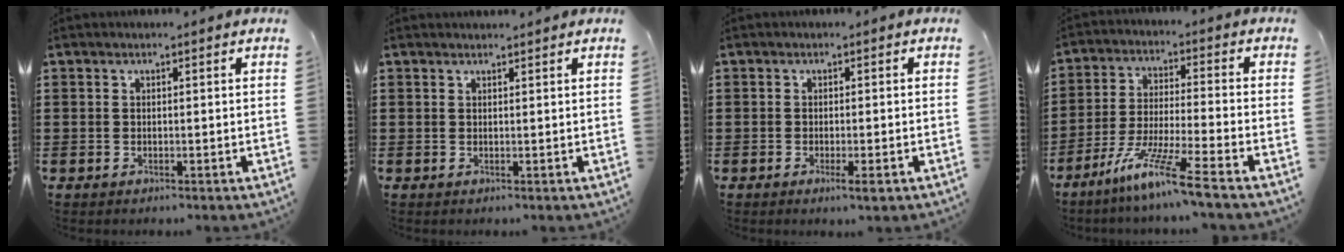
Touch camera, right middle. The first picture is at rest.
{"total": 0.8, "force": [0.8, 0.0, 0.1], "torque": [0.004, -0.007, 0.014]}
{"total": 1.5, "force": [-0.5, 0.1, 1.4], "torque": [-0.024, -0.004, -0.008]}
{"total": 9.5, "force": [-7.2, -0.3, 6.2], "torque": [-0.131, -0.014, -0.143]}